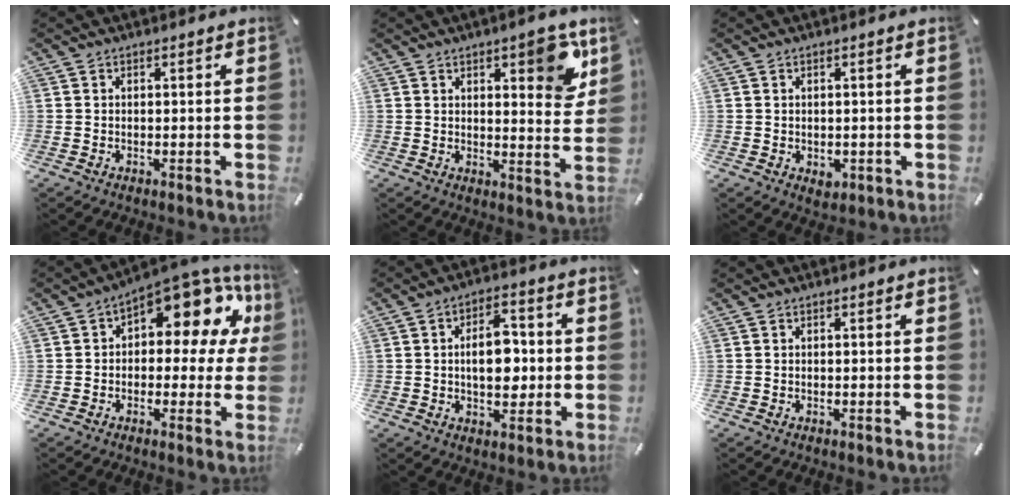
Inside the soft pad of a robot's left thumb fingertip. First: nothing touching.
{"total": 9.5, "force": [5.3, 3.7, 7.0], "torque": [-0.078, -0.027, 0.084]}
{"total": 2.2, "force": [-0.6, 1.8, 1.1], "torque": [-0.010, 0.000, -0.011]}
{"total": 13.5, "force": [7.5, 6.7, 9.0], "torque": [-0.121, -0.066, 0.126]}
{"total": 9.8, "force": [0.0, 6.1, 7.6], "torque": [-0.122, 0.002, -0.005]}
{"total": 0.0}